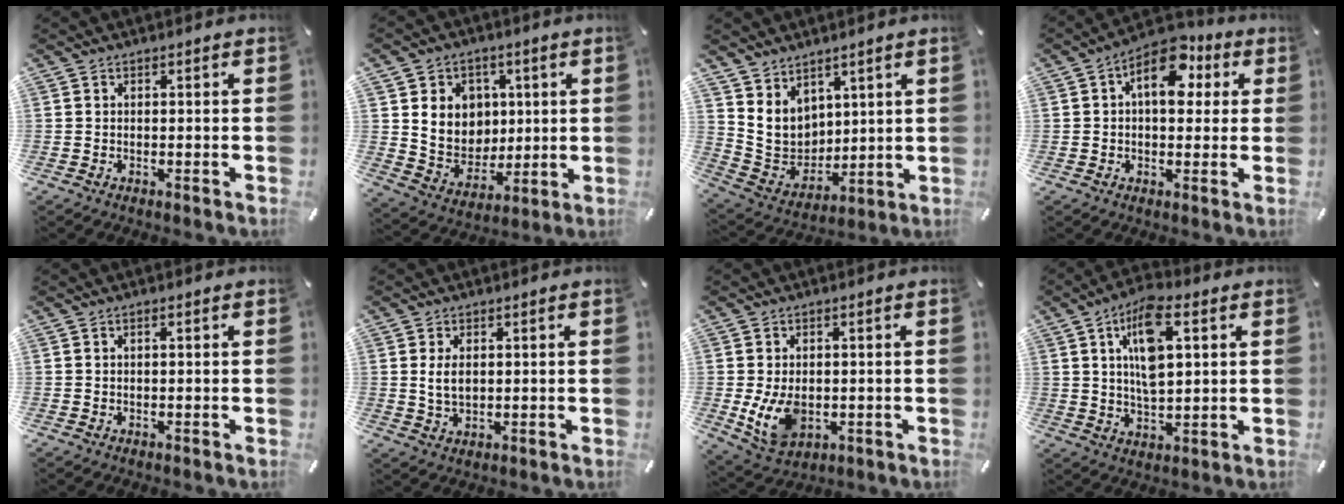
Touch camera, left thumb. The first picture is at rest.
{"total": 10.4, "force": [2.9, 9.8, 2.1], "torque": [-0.040, -0.018, 0.066]}
{"total": 9.5, "force": [5.1, 7.8, 2.0], "torque": [-0.072, -0.046, 0.108]}
{"total": 11.2, "force": [3.9, 6.7, 8.1], "torque": [-0.106, -0.014, 0.064]}
{"total": 0.5, "force": [0.0, 0.1, 0.5], "torque": [-0.010, 0.001, 0.000]}
{"total": 4.0, "force": [0.9, 2.5, 3.0], "torque": [-0.063, -0.001, 0.010]}
{"total": 8.1, "force": [-1.0, 5.8, 5.6], "torque": [-0.116, -0.006, -0.017]}
{"total": 12.0, "force": [4.4, 5.3, 9.8], "torque": [-0.183, -0.001, 0.072]}